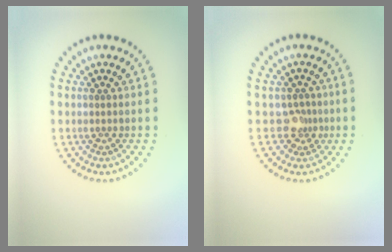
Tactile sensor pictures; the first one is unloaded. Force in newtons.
{"total": 2.0, "press": 1.5, "slide": 1.3}